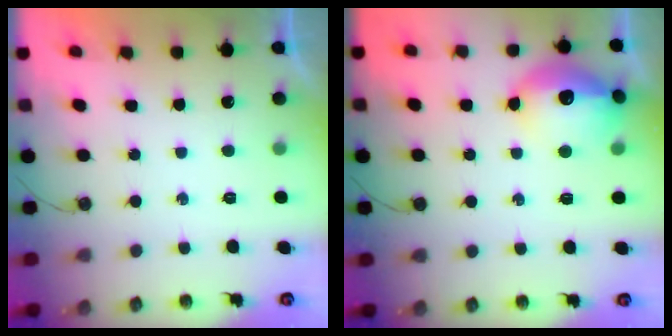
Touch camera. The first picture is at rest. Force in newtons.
{"total": 15.8, "press": 15.8, "slide": 1.1}